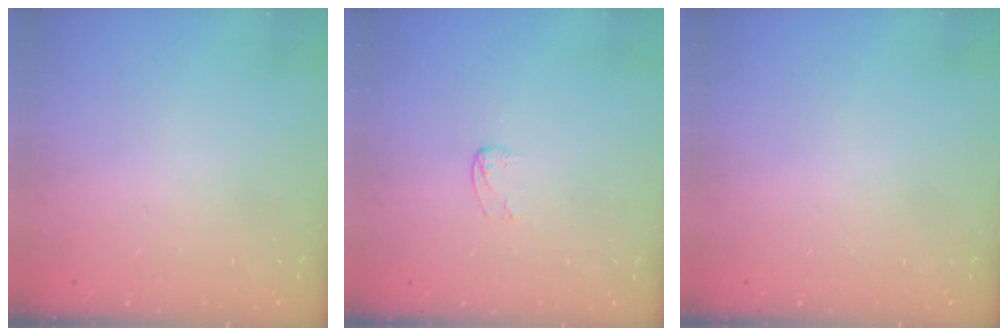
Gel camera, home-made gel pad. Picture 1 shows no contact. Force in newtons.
{"total": 2.9, "press": 2.9, "slide": 0.2}
{"total": 0.0}